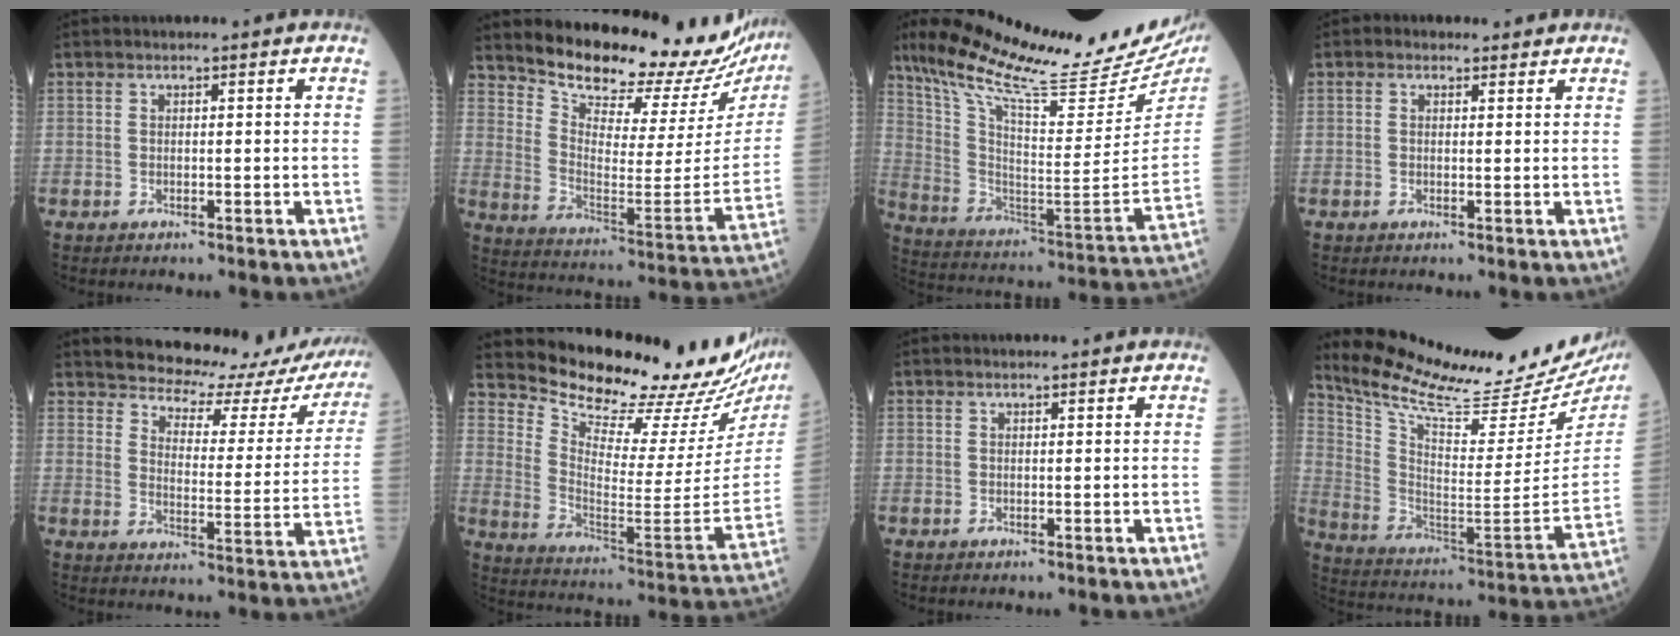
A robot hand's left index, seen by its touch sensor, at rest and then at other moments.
{"total": 22.6, "force": [21.4, 3.6, 6.5], "torque": [-0.112, -0.109, 0.283]}
{"total": 30.0, "force": [25.4, 3.6, 15.5], "torque": [-0.267, -0.065, 0.369]}
{"total": 1.6, "force": [1.2, 1.1, 0.3], "torque": [-0.007, 0.009, 0.013]}
{"total": 17.1, "force": [16.1, 4.4, 3.6], "torque": [-0.023, -0.057, 0.176]}
{"total": 23.6, "force": [21.8, 1.3, 9.0], "torque": [-0.158, -0.117, 0.296]}
{"total": 1.0, "force": [0.9, -0.1, 0.2], "torque": [-0.009, 0.006, 0.015]}
{"total": 26.1, "force": [23.8, 2.6, 10.4], "torque": [-0.185, -0.092, 0.344]}